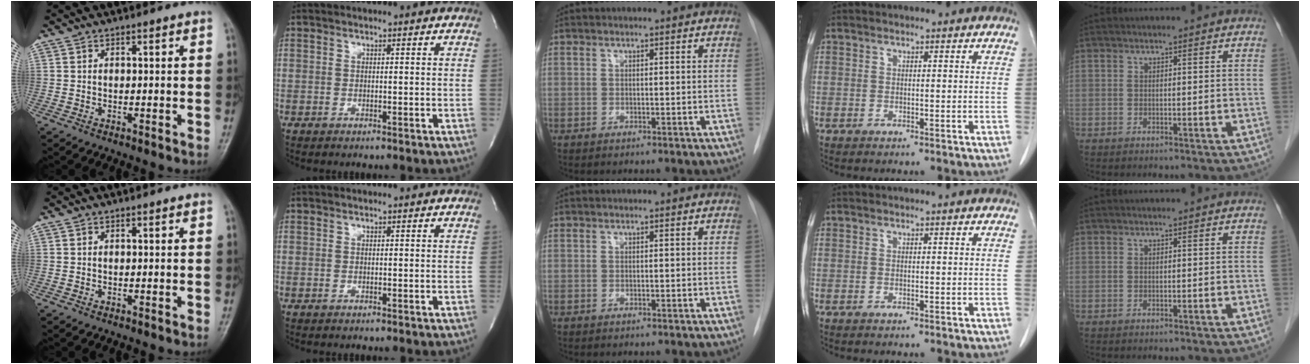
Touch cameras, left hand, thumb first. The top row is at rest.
{}